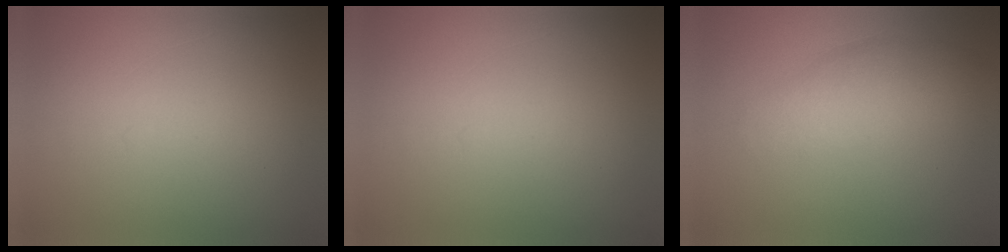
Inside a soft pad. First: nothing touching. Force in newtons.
{"total": 0.0}
{"total": 3.0}